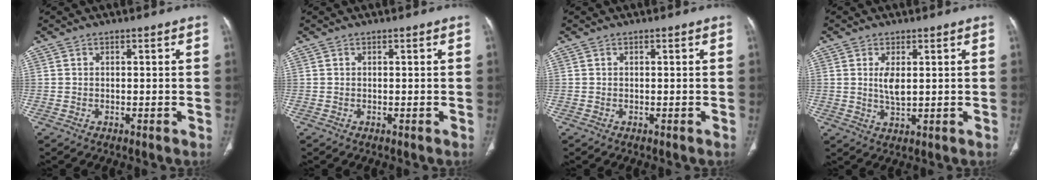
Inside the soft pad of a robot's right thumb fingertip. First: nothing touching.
{"total": 0.0}
{"total": 0.0}
{"total": 3.9, "force": [0.9, 1.6, 3.4], "torque": [-0.066, -0.012, 0.023]}